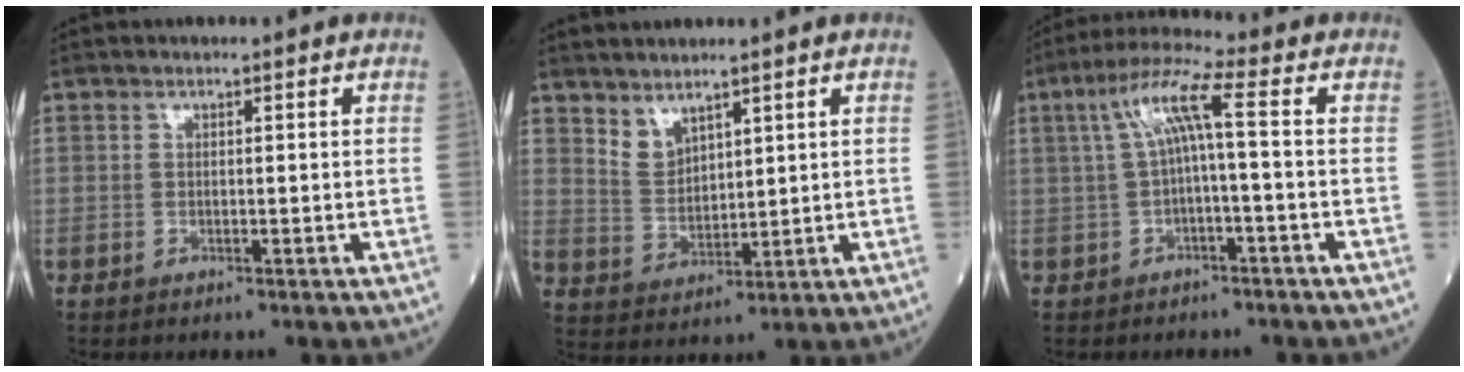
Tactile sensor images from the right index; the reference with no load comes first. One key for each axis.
{"total": 4.0, "fx": 3.2, "fy": 1.6, "fz": 1.7, "tx": -0.039, "ty": -0.001, "tz": 0.076}
{"total": 6.9, "fx": 0.5, "fy": 0.0, "fz": 6.9, "tx": -0.131, "ty": 0.034, "tz": 0.010}